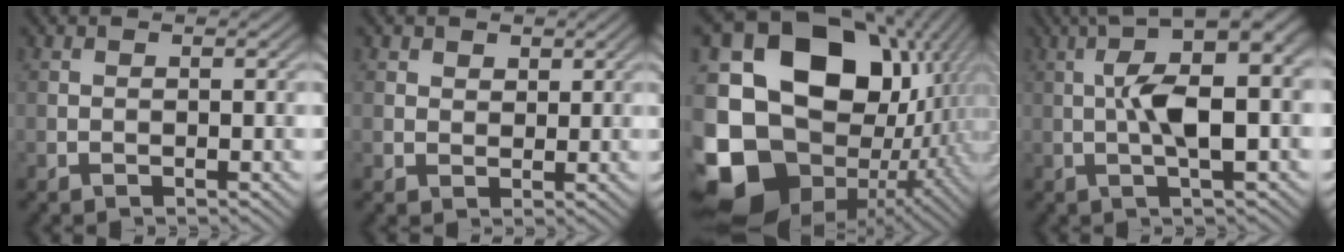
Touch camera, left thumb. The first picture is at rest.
{"total": 2.5, "force": [1.3, 2.0, 0.7], "torque": [-0.022, -0.006, 0.023]}
{"total": 22.0, "force": [-3.0, 17.8, 12.6], "torque": [-0.295, -0.038, -0.021]}
{"total": 9.7, "force": [1.2, 2.7, 9.3], "torque": [-0.164, 0.023, 0.014]}